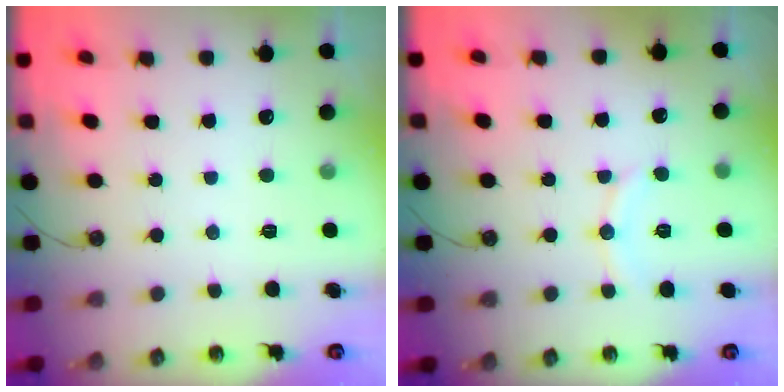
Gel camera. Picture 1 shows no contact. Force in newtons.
{"total": 6.5, "press": 6.5, "slide": 0.7}